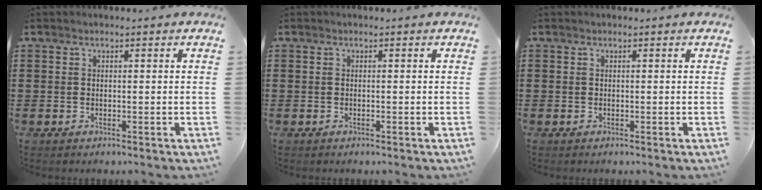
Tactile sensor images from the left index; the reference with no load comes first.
{"total": 0.0}
{"total": 0.0}